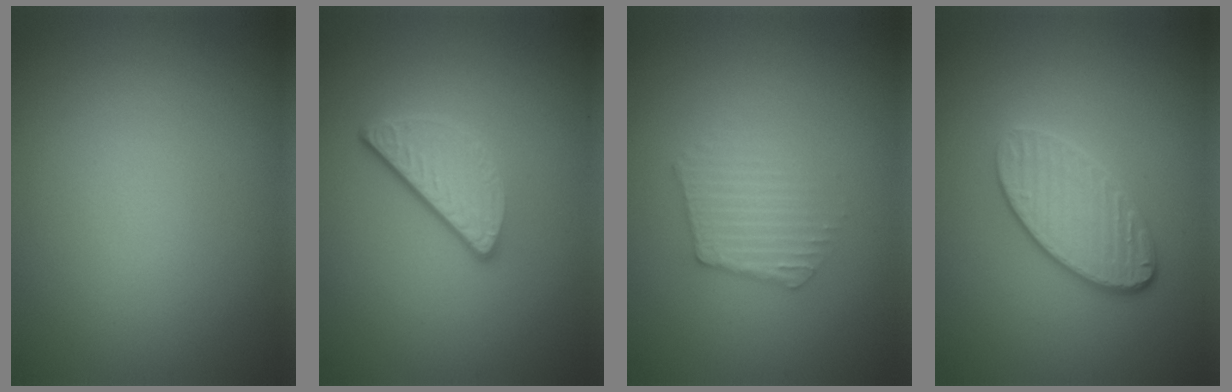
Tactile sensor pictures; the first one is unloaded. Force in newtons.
{"total": 3.2, "press": 2.5, "slide": 2.1}
{"total": 2.4, "press": 2.4, "slide": 0.3}
{"total": 4.0, "press": 3.2, "slide": 2.4}